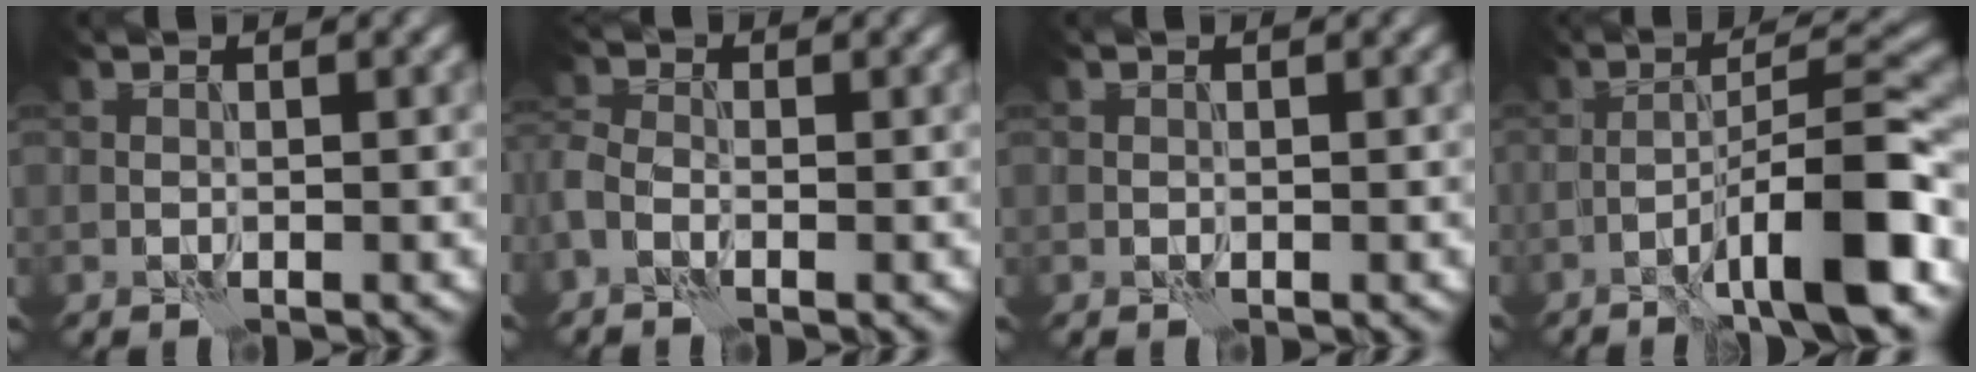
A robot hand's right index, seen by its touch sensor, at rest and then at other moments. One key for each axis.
{"total": 2.5, "fx": -1.2, "fy": 1.5, "fz": 1.5, "tx": -0.046, "ty": -0.003, "tz": -0.029}
{"total": 0.0}
{"total": 9.4, "fx": -4.9, "fy": 1.4, "fz": 7.9, "tx": -0.114, "ty": 0.023, "tz": -0.081}